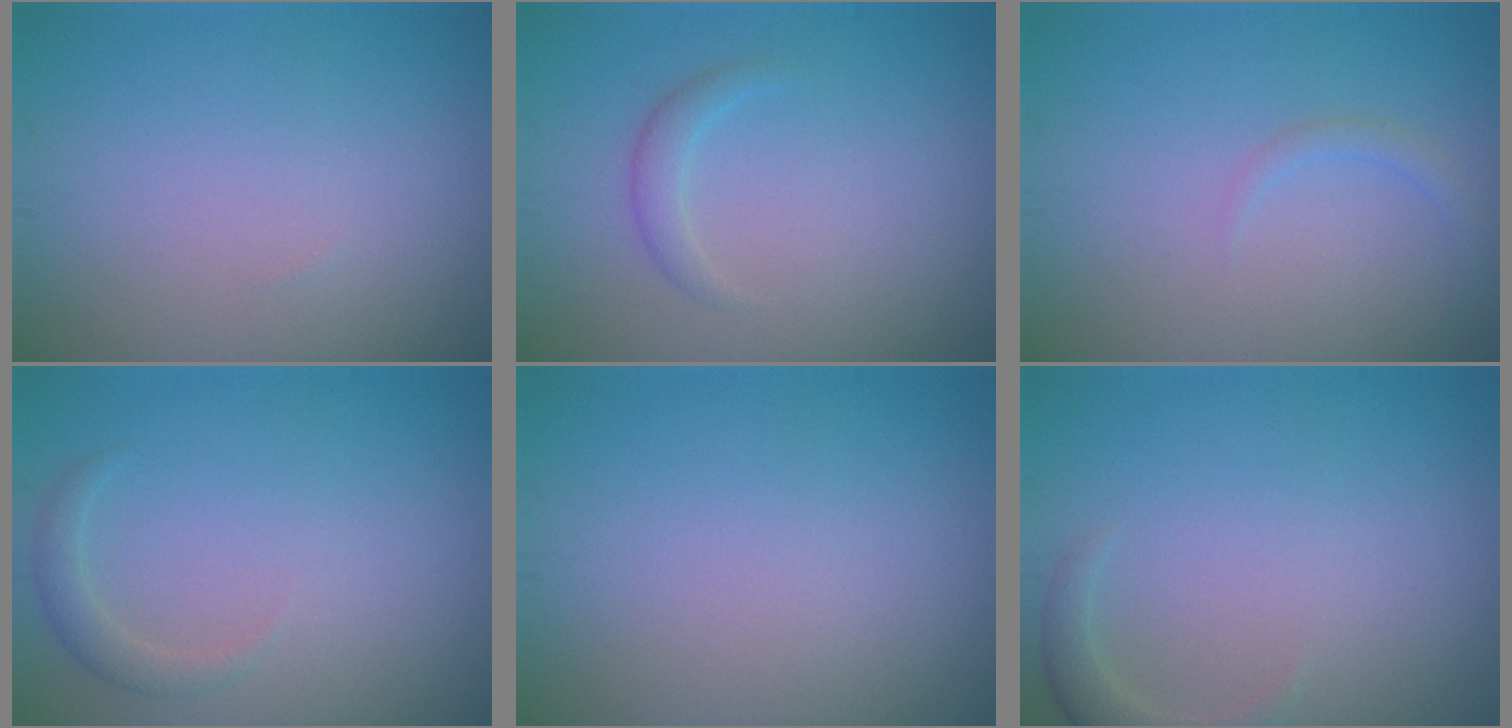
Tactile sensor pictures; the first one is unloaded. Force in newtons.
{"total": 1.4, "press": 1.4, "slide": 0.1}
{"total": 1.0, "press": 1.0, "slide": 0.1}
{"total": 1.4, "press": 1.4, "slide": 0.1}
{"total": 0.0}
{"total": 1.8, "press": 1.8, "slide": 0.3}